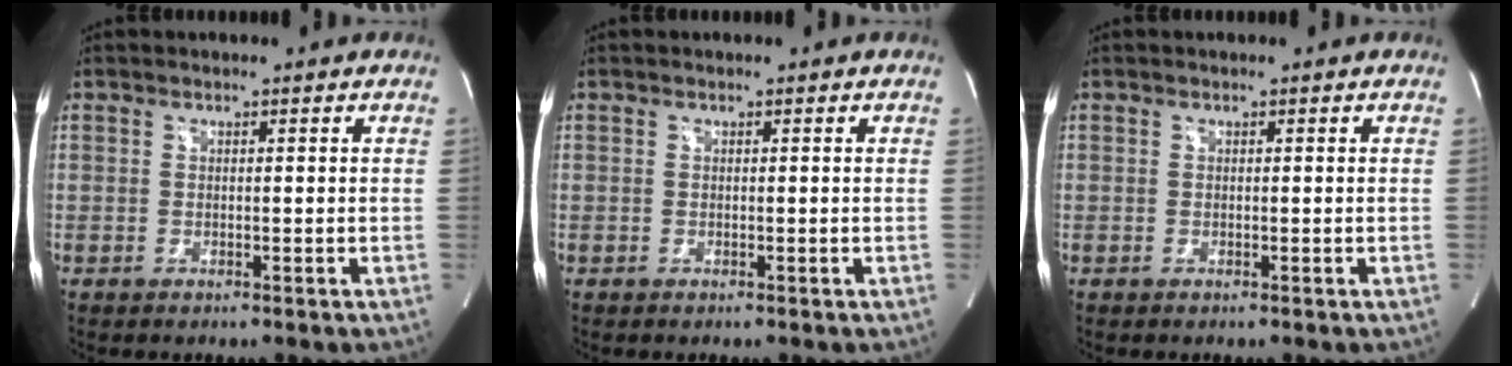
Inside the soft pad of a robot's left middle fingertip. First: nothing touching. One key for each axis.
{"total": 0.0}
{"total": 0.0}